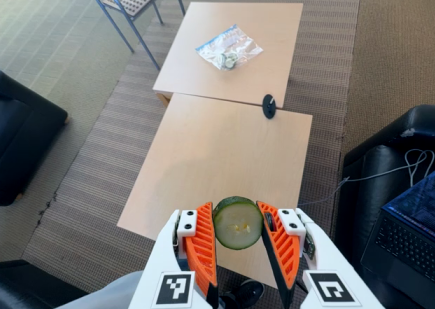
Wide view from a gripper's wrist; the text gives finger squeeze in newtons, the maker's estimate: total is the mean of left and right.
{"total": 10.8, "left": 10.3, "right": 11.3}